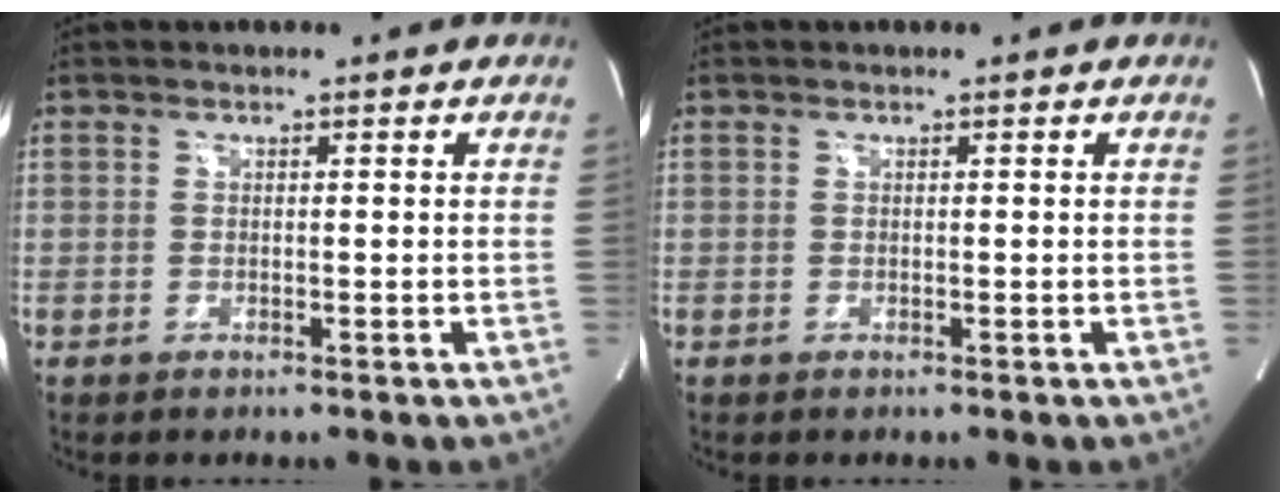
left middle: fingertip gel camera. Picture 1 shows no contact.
{"total": 0.0}